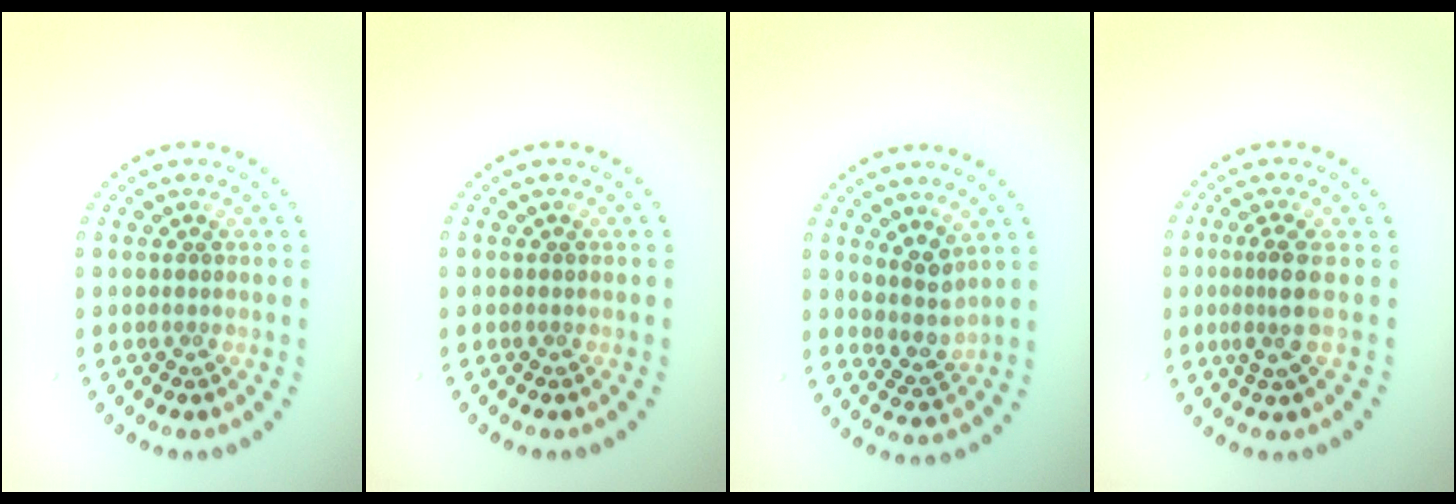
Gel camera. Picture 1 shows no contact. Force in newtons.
{"total": 0.0}
{"total": 2.5, "press": 1.9, "slide": 1.6}
{"total": 2.7, "press": 1.9, "slide": 1.9}